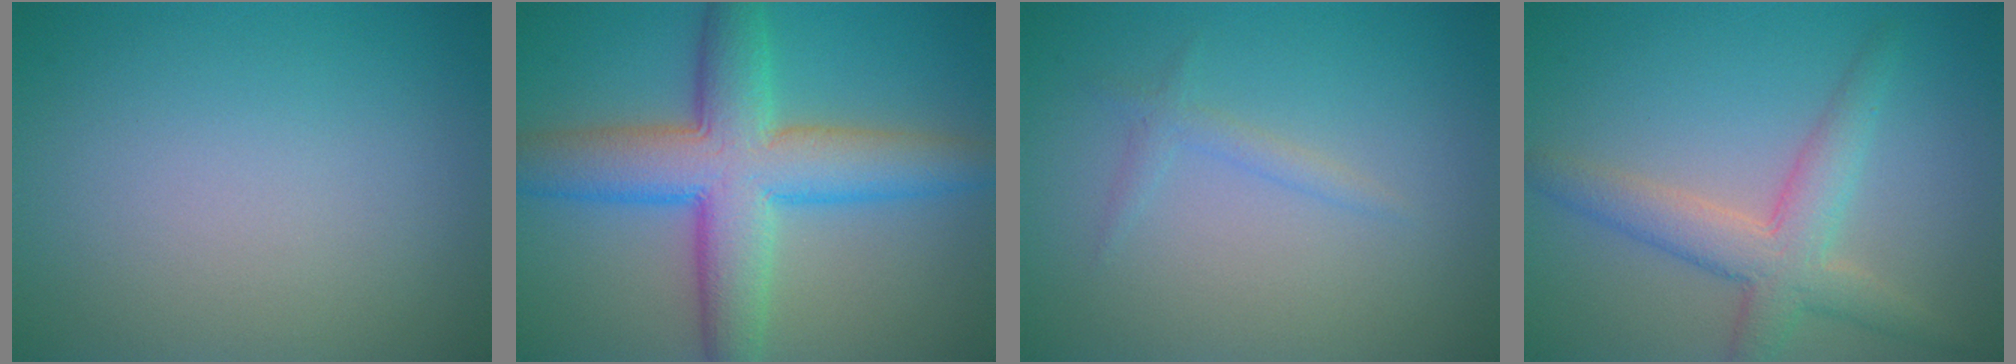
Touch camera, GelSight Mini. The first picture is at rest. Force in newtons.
{"total": 9.2, "press": 9.2, "slide": 0.1}
{"total": 1.1, "press": 1.1, "slide": 0.2}
{"total": 4.4, "press": 4.4, "slide": 0.3}